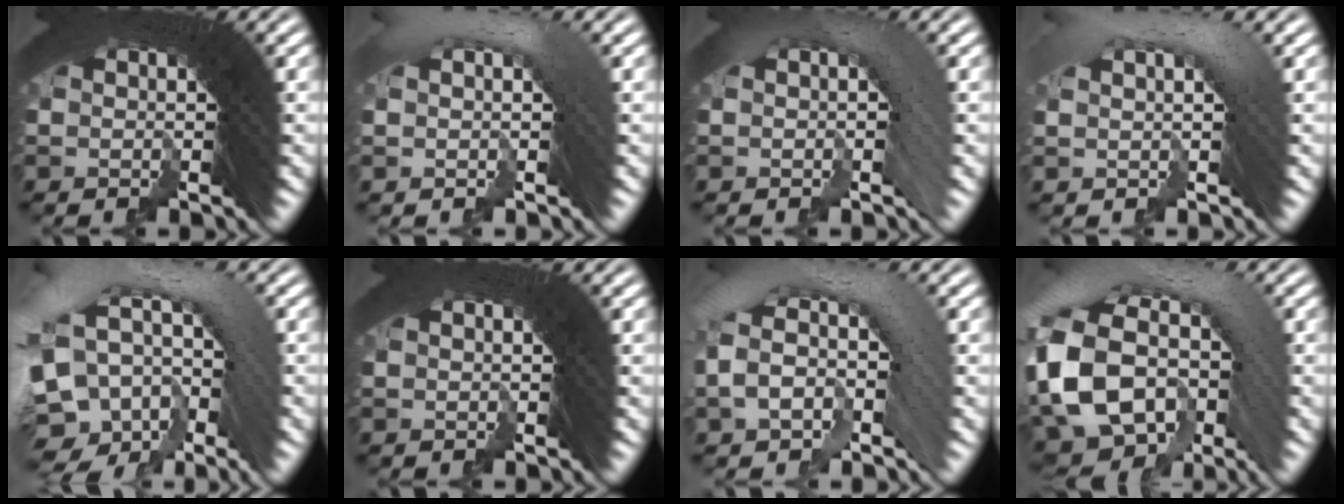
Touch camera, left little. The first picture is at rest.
{"total": 1.7, "force": [1.1, -0.3, 1.2], "torque": [-0.010, 0.031, 0.011]}
{"total": 1.4, "force": [0.2, -0.1, 1.4], "torque": [0.000, 0.019, 0.000]}
{"total": 2.9, "force": [1.5, 0.5, 2.5], "torque": [-0.033, 0.029, 0.022]}
{"total": 11.2, "force": [-1.9, 8.4, 7.2], "torque": [-0.159, -0.006, -0.040]}
{"total": 0.0}
{"total": 5.4, "force": [1.0, 3.0, 4.4], "torque": [-0.064, 0.032, 0.002]}
{"total": 11.5, "force": [-0.4, 8.4, 7.7], "torque": [-0.173, -0.012, -0.009]}